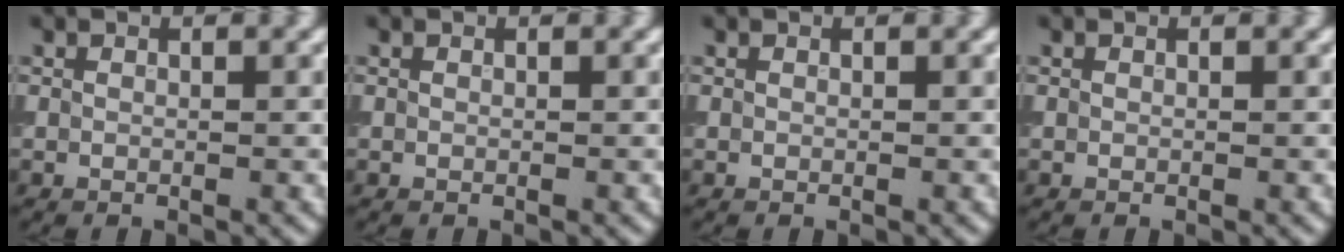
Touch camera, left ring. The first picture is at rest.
{"total": 0.0}
{"total": 0.0}
{"total": 0.0}